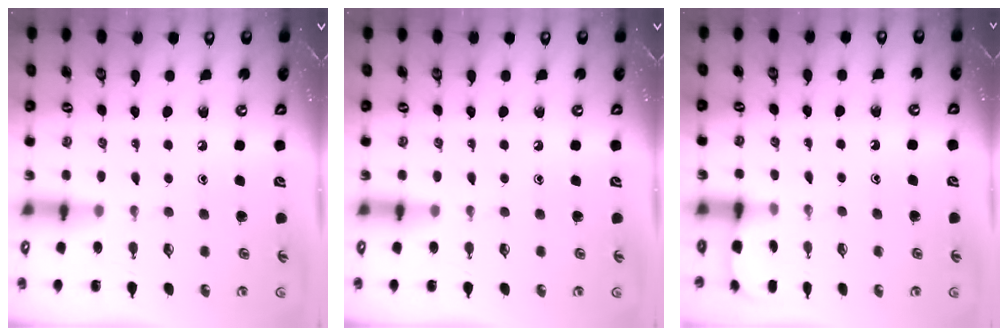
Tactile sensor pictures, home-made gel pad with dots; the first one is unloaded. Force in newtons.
{"total": 0.0}
{"total": 1.8, "press": 1.8, "slide": 0.2}